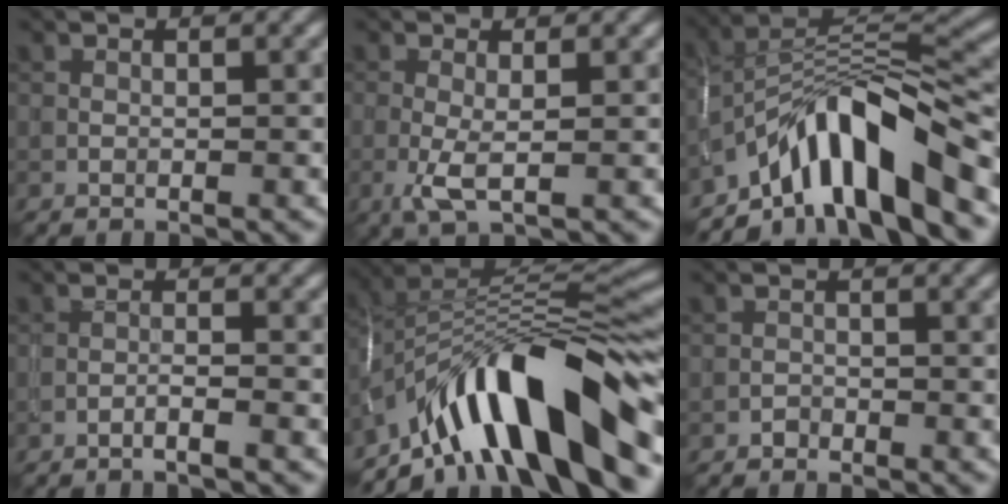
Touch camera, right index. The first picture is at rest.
{"total": 2.5, "force": [-0.4, 0.5, 2.4], "torque": [-0.058, -0.005, -0.009]}
{"total": 9.8, "force": [-5.9, 2.9, 7.2], "torque": [-0.097, 0.016, -0.106]}
{"total": 1.4, "force": [-0.9, 0.0, 1.0], "torque": [-0.018, 0.008, -0.024]}
{"total": 12.4, "force": [-6.8, 3.8, 9.6], "torque": [-0.136, 0.016, -0.119]}
{"total": 0.7, "force": [-0.6, 0.4, 0.0], "torque": [0.005, 0.000, -0.011]}